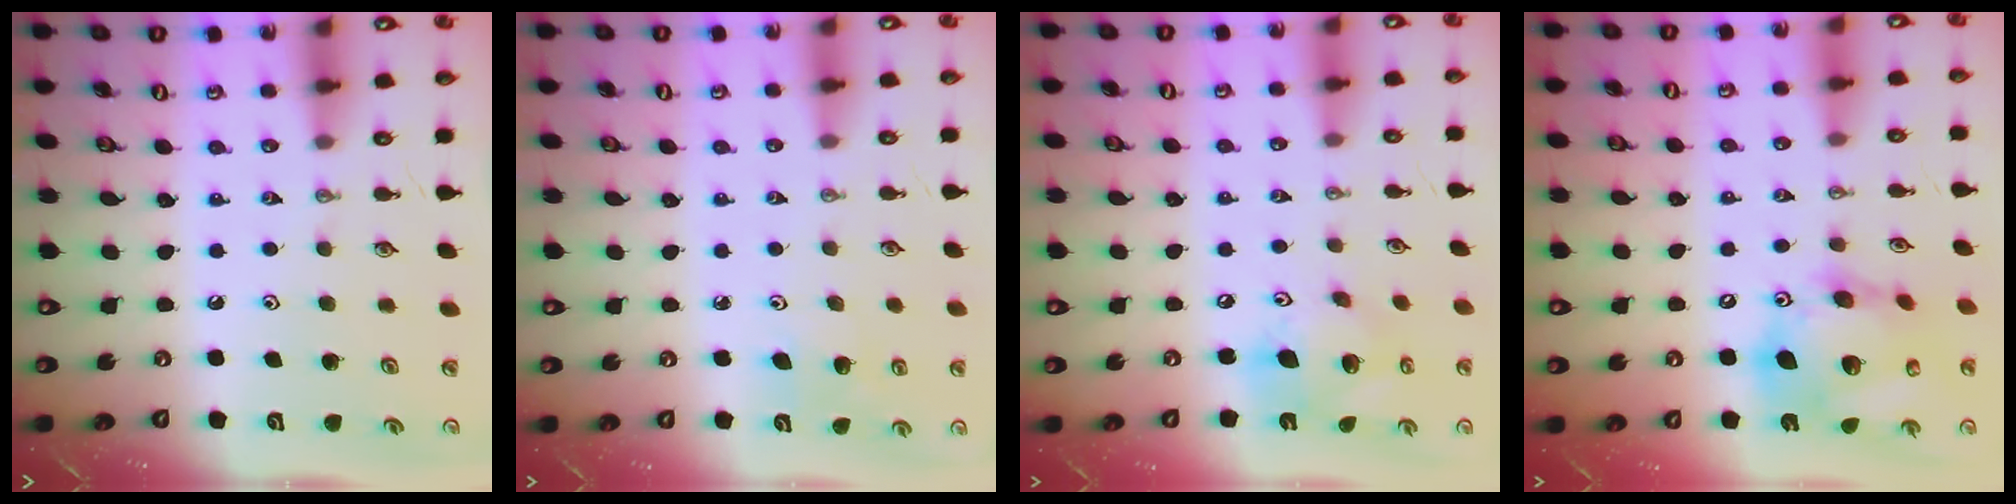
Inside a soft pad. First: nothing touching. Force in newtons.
{"total": 5.6, "press": 5.3, "slide": 2.0}
{"total": 16.2, "press": 15.8, "slide": 3.4}
{"total": 19.2, "press": 19.0, "slide": 3.2}